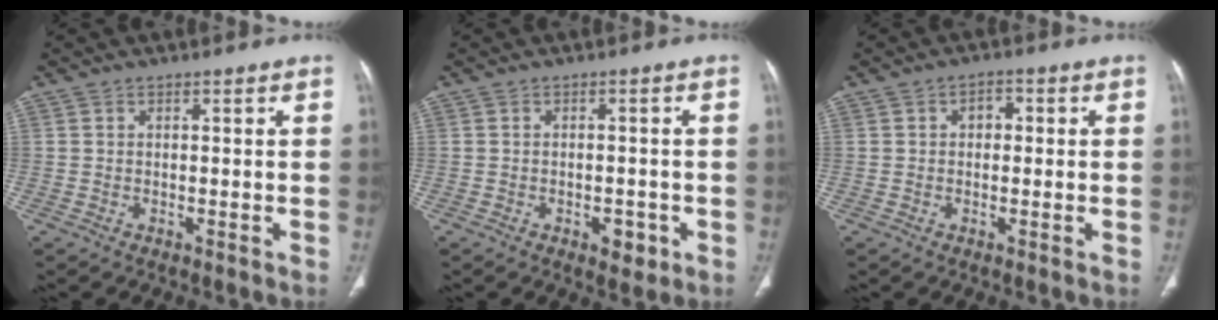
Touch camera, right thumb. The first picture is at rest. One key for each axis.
{"total": 3.5, "fx": -1.5, "fy": 2.0, "fz": 2.4, "tx": -0.020, "ty": 0.007, "tz": -0.013}
{"total": 2.7, "fx": 0.3, "fy": 2.0, "fz": 1.8, "tx": -0.015, "ty": 0.010, "tz": 0.000}